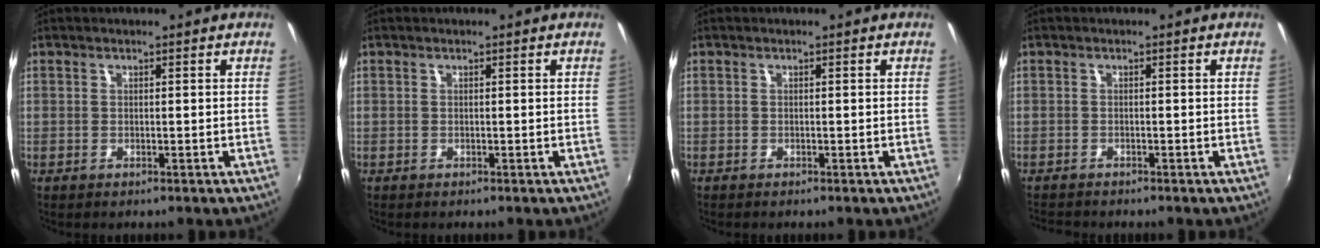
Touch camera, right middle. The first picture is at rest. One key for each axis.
{"total": 0.0}
{"total": 0.0}
{"total": 3.0, "fx": -2.9, "fy": 0.4, "fz": 0.8, "tx": -0.025, "ty": -0.021, "tz": -0.052}